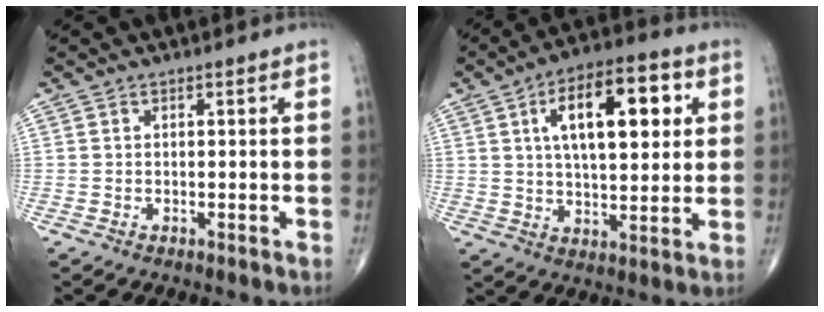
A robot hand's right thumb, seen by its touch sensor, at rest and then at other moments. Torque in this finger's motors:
{"motor_torque": [-0.01, 2.96, 1.26, 0.55, 0.12]}